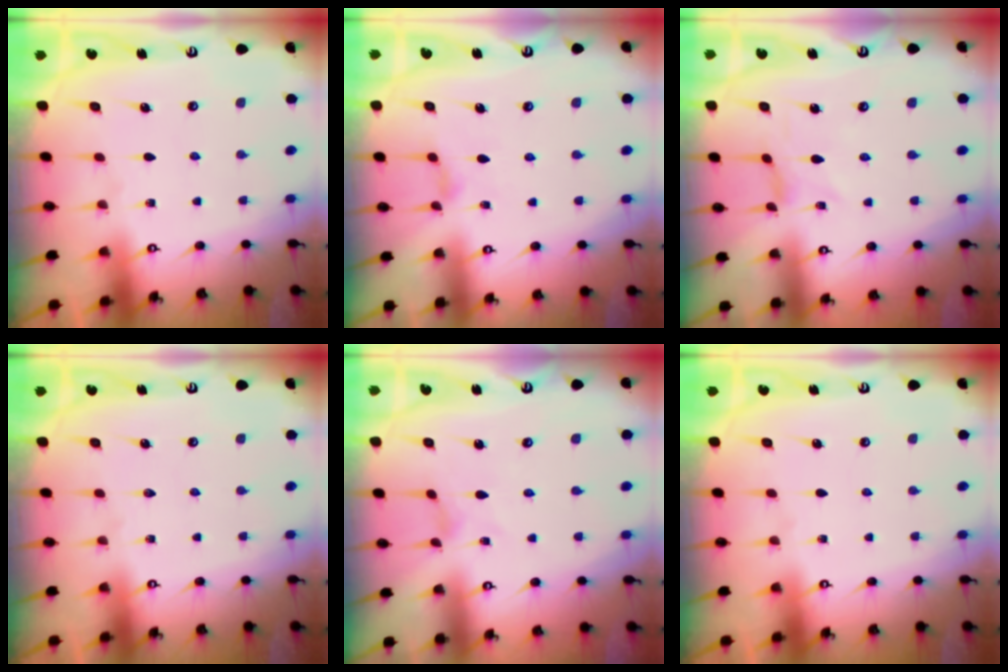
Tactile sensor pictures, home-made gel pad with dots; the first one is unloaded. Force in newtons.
{"total": 2.3, "press": 2.2, "slide": 0.5}
{"total": 0.0}
{"total": 0.0}
{"total": 0.0}
{"total": 0.0}